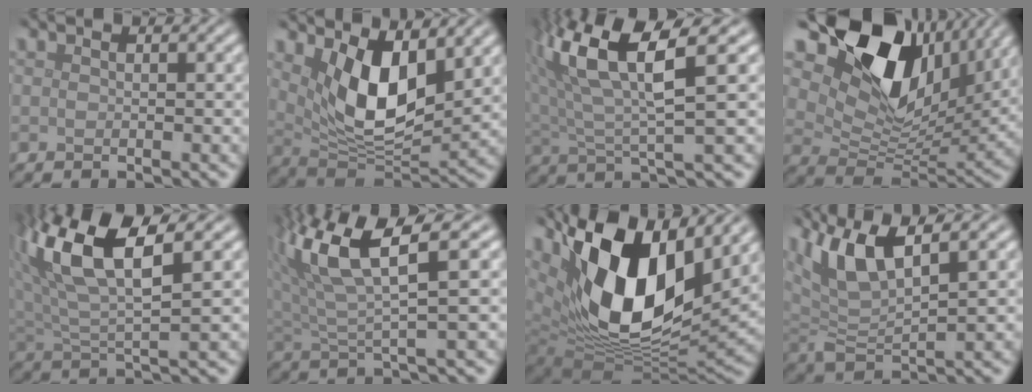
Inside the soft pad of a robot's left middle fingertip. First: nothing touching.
{"total": 7.9, "force": [2.6, 3.6, 6.6], "torque": [-0.125, -0.023, 0.049]}
{"total": 8.3, "force": [3.5, 2.1, 7.3], "torque": [-0.151, 0.011, 0.062]}
{"total": 14.6, "force": [7.5, 8.7, 9.1], "torque": [-0.167, 0.008, 0.137]}
{"total": 8.9, "force": [3.6, 3.1, 7.5], "torque": [-0.162, 0.010, 0.060]}
{"total": 7.1, "force": [2.9, 1.7, 6.2], "torque": [-0.137, 0.009, 0.055]}
{"total": 16.6, "force": [6.5, 8.7, 12.6], "torque": [-0.231, -0.002, 0.115]}
{"total": 6.5, "force": [3.2, 2.1, 5.3], "torque": [-0.117, 0.007, 0.056]}